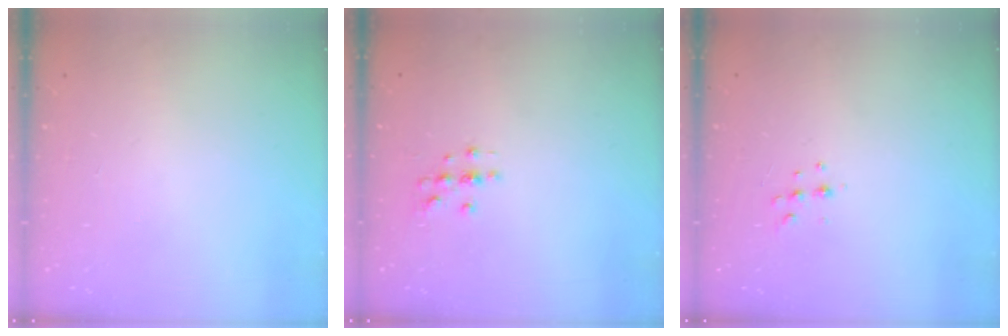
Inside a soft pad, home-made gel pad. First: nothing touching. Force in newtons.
{"total": 2.0, "press": 2.0, "slide": 0.2}
{"total": 5.6, "press": 5.6, "slide": 0.7}